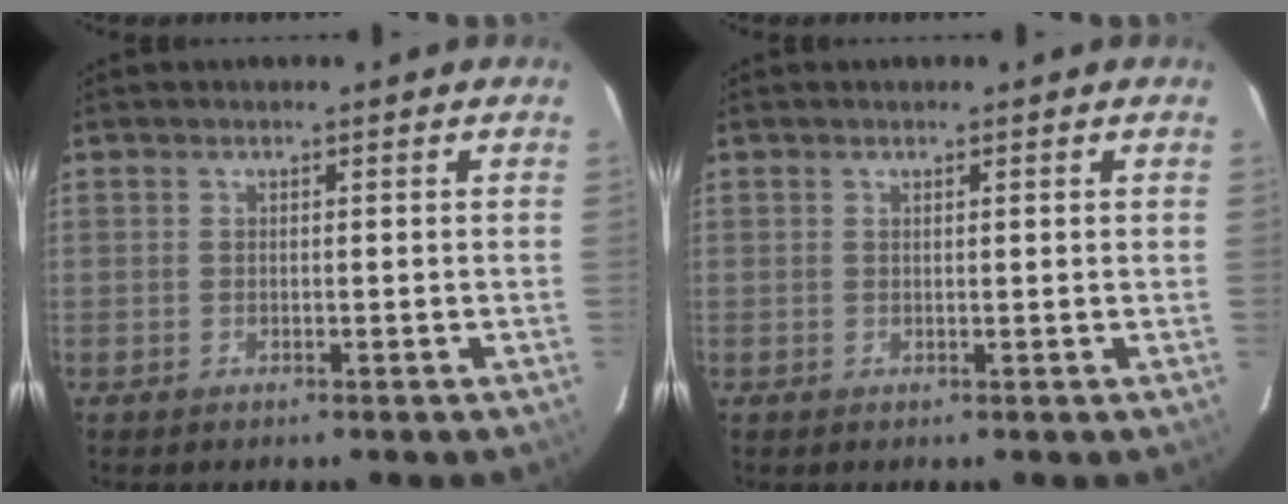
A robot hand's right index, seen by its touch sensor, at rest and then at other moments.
{"total": 0.6, "force": [0.3, 0.0, 0.4], "torque": [-0.009, 0.004, 0.006]}